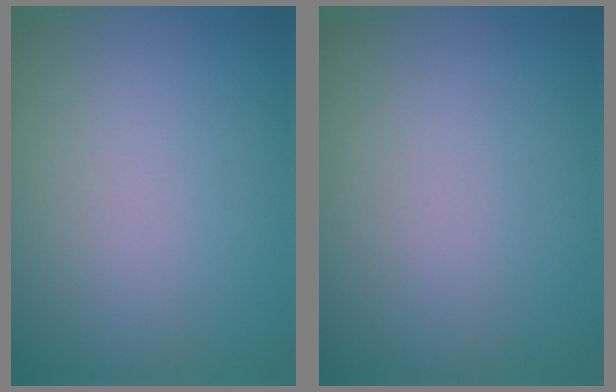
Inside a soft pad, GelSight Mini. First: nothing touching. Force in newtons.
{"total": 0.0}